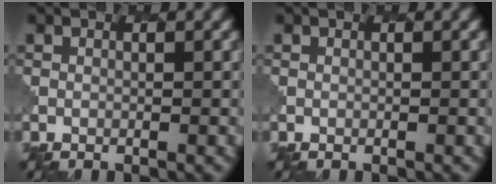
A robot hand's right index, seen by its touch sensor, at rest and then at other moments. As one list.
[{"total": 0.0}]